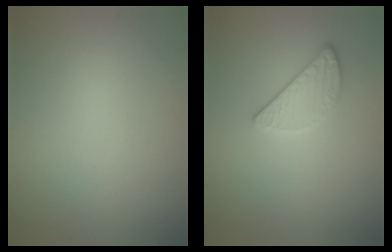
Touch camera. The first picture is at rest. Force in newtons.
{"total": 2.4, "press": 2.1, "slide": 1.1}